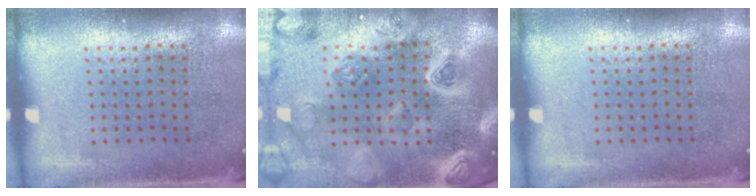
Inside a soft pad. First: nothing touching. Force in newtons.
{"total": 5.1, "press": 4.3, "slide": 2.8}
{"total": 0.0}